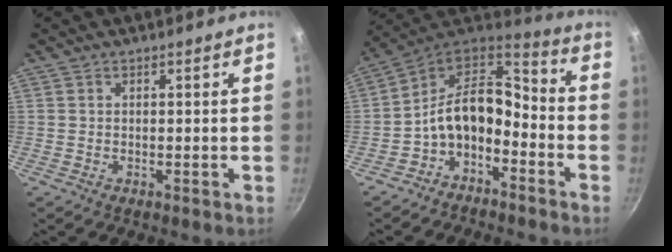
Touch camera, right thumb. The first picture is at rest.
{"total": 12.4, "force": [-4.5, 7.8, 8.6], "torque": [-0.112, 0.096, -0.088]}